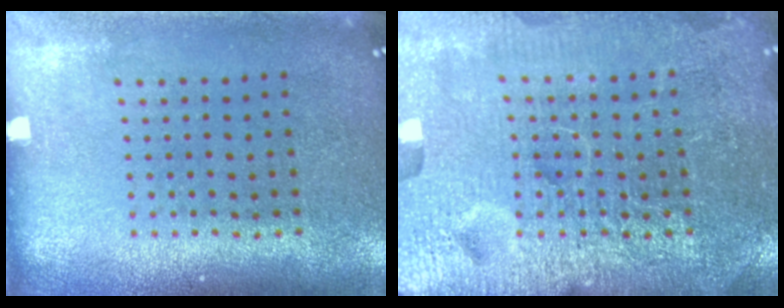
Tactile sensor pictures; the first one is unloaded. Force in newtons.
{"total": 7.0, "press": 7.0, "slide": 0.8}